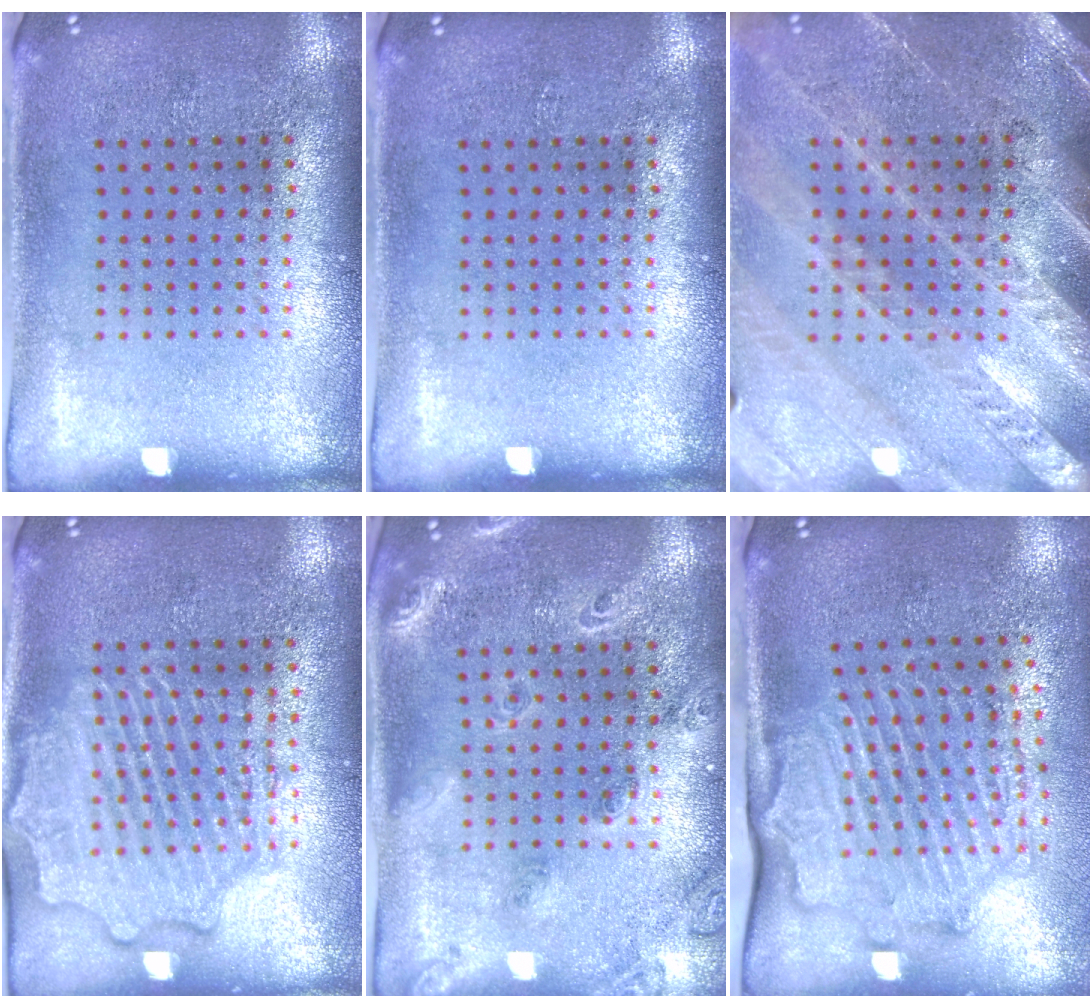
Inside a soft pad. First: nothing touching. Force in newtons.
{"total": 0.0}
{"total": 2.9, "press": 2.7, "slide": 1.2}
{"total": 2.3, "press": 2.3, "slide": 0.3}
{"total": 1.8, "press": 1.6, "slide": 0.8}
{"total": 2.1, "press": 2.0, "slide": 0.4}